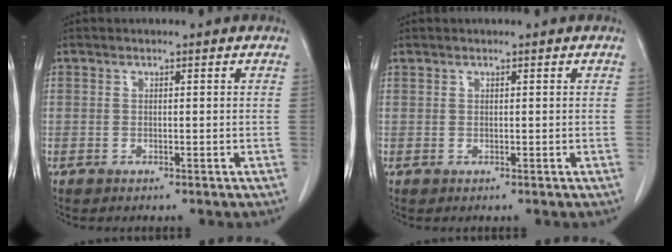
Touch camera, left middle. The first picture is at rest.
{"total": 0.0}